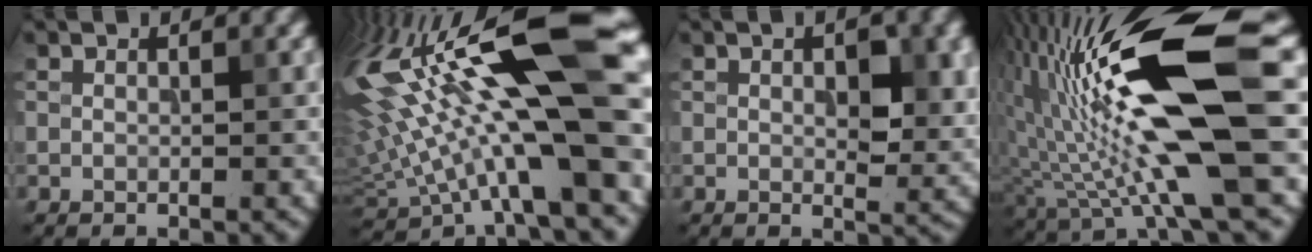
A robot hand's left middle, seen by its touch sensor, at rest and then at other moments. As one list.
[{"total": 18.3, "force": [3.8, 5.1, 17.1], "torque": [-0.296, 0.010, 0.072]}, {"total": 4.2, "force": [0.7, 1.9, 3.7], "torque": [-0.052, -0.004, 0.014]}, {"total": 15.1, "force": [2.7, 3.3, 14.5], "torque": [-0.264, 0.002, 0.045]}]